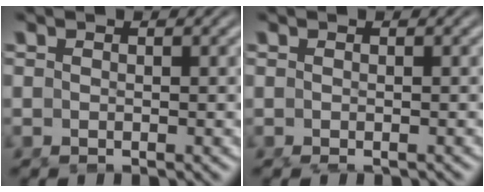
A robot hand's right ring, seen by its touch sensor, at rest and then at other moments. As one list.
[{"total": 0.8, "force": [-0.7, 0.2, 0.4], "torque": [-0.012, -0.003, -0.006]}]